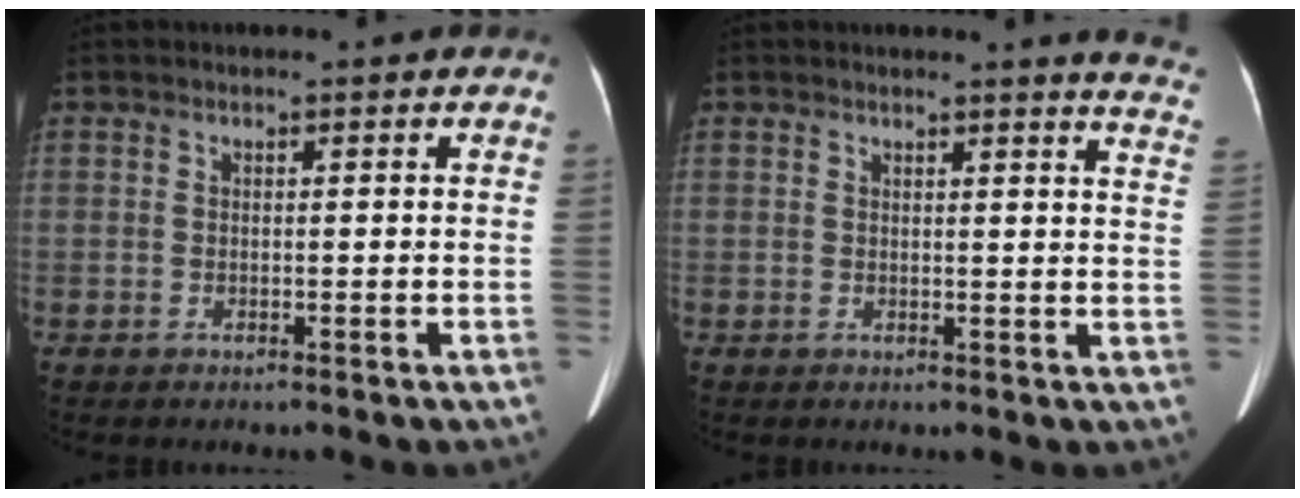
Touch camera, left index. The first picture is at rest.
{"total": 7.1, "force": [6.9, 0.1, 1.5], "torque": [-0.001, -0.058, 0.039]}